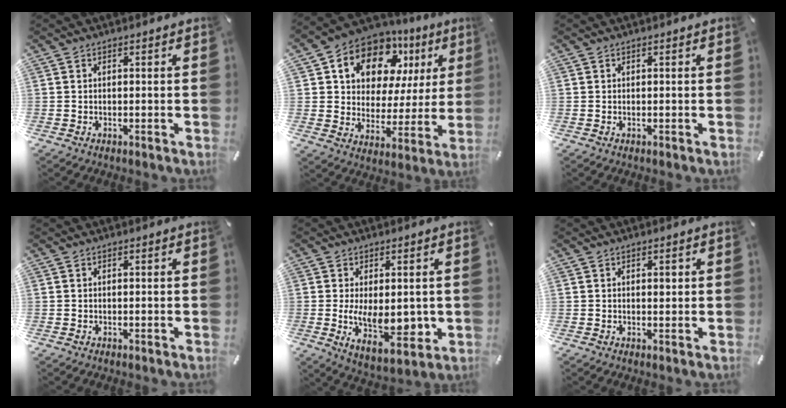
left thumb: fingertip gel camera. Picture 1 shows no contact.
{"total": 13.3, "force": [7.9, 8.8, 6.1], "torque": [-0.117, -0.044, 0.145]}
{"total": 0.0}
{"total": 0.0}
{"total": 11.8, "force": [-0.7, 6.3, 10.0], "torque": [-0.162, -0.018, -0.003]}
{"total": 1.1, "force": [0.4, 0.8, 0.7], "torque": [0.001, -0.003, 0.003]}